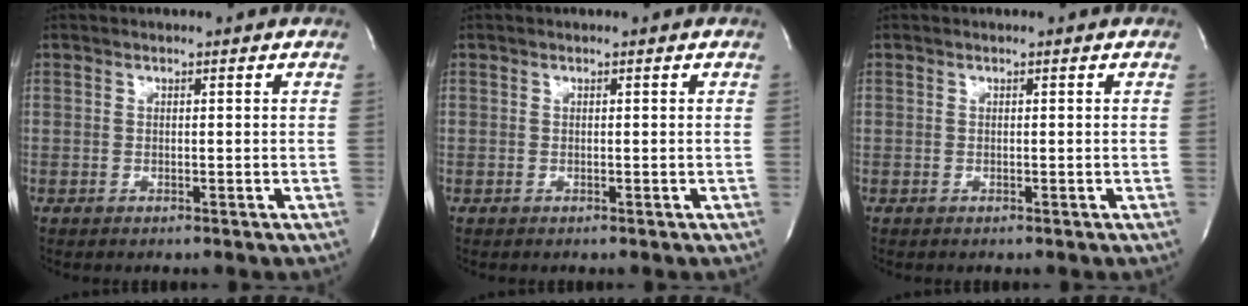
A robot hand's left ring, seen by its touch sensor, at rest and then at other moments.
{"total": 0.0}
{"total": 0.0}